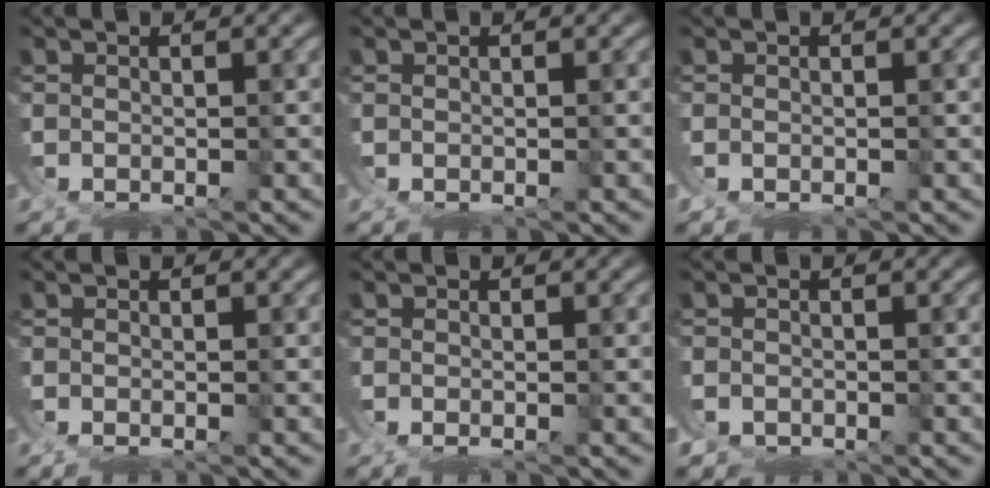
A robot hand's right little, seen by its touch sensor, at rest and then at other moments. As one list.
[{"total": 0.0}, {"total": 1.5, "force": [-0.3, 1.4, 0.5], "torque": [-0.020, -0.001, -0.008]}, {"total": 0.6, "force": [-0.2, 0.2, 0.5], "torque": [-0.008, 0.002, -0.007]}, {"total": 0.6, "force": [-0.2, -0.1, 0.6], "torque": [-0.007, 0.001, -0.006]}, {"total": 5.5, "force": [-2.2, 4.9, 1.1], "torque": [-0.042, -0.021, -0.041]}]